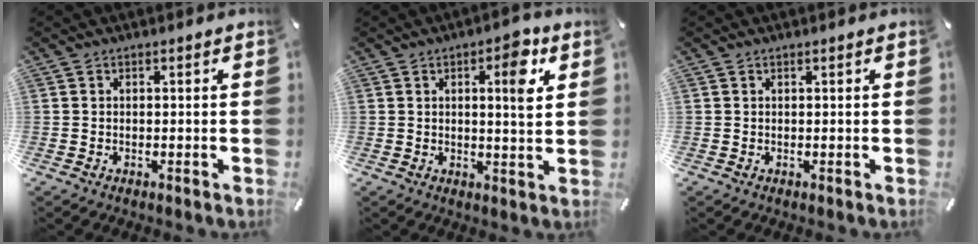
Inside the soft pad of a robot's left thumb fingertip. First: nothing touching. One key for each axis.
{"total": 7.2, "fx": 2.9, "fy": 2.0, "fz": 6.3, "tx": -0.072, "ty": -0.017, "tz": 0.034}
{"total": 0.0}